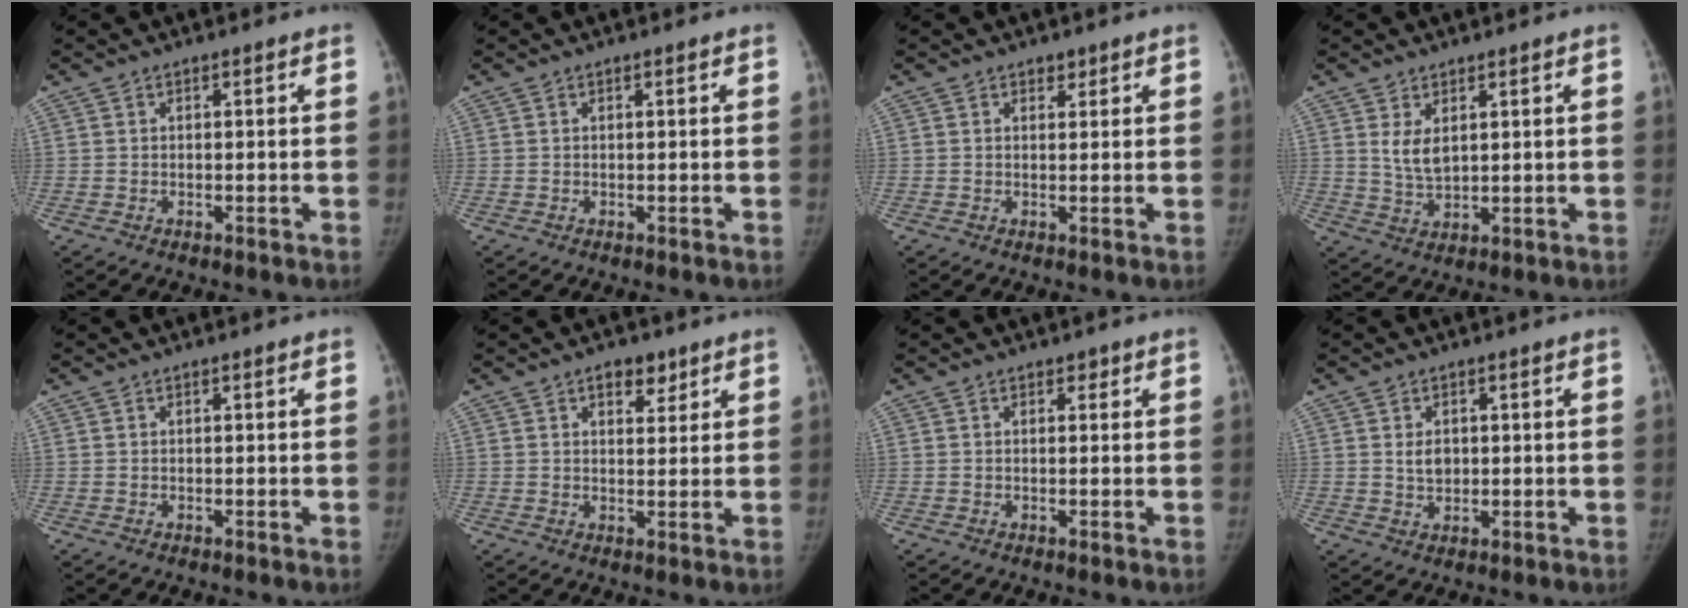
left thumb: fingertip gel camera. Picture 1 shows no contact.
{"total": 0.0}
{"total": 1.3, "force": [1.0, 0.9, 0.3], "torque": [0.009, -0.005, 0.013]}
{"total": 4.6, "force": [1.8, 2.5, 3.4], "torque": [-0.055, -0.015, 0.043]}
{"total": 0.0}
{"total": 4.4, "force": [2.7, 2.6, 2.3], "torque": [-0.006, -0.012, 0.038]}
{"total": 0.7, "force": [0.4, 0.6, 0.2], "torque": [0.008, -0.001, 0.004]}
{"total": 3.2, "force": [0.5, 2.3, 2.1], "torque": [-0.024, -0.003, 0.012]}